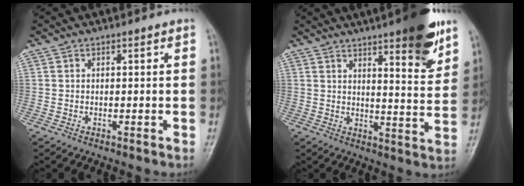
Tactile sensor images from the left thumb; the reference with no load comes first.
{"total": 13.2, "force": [8.3, 2.8, 9.8], "torque": [-0.109, -0.049, 0.115]}